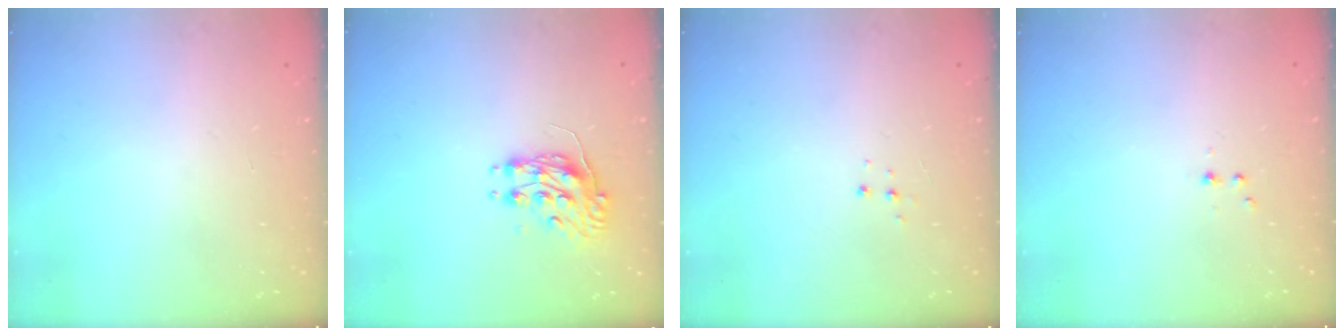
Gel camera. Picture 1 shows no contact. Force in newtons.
{"total": 8.2, "press": 8.2, "slide": 0.3}
{"total": 5.2, "press": 5.2, "slide": 0.3}
{"total": 2.2, "press": 1.9, "slide": 1.0}